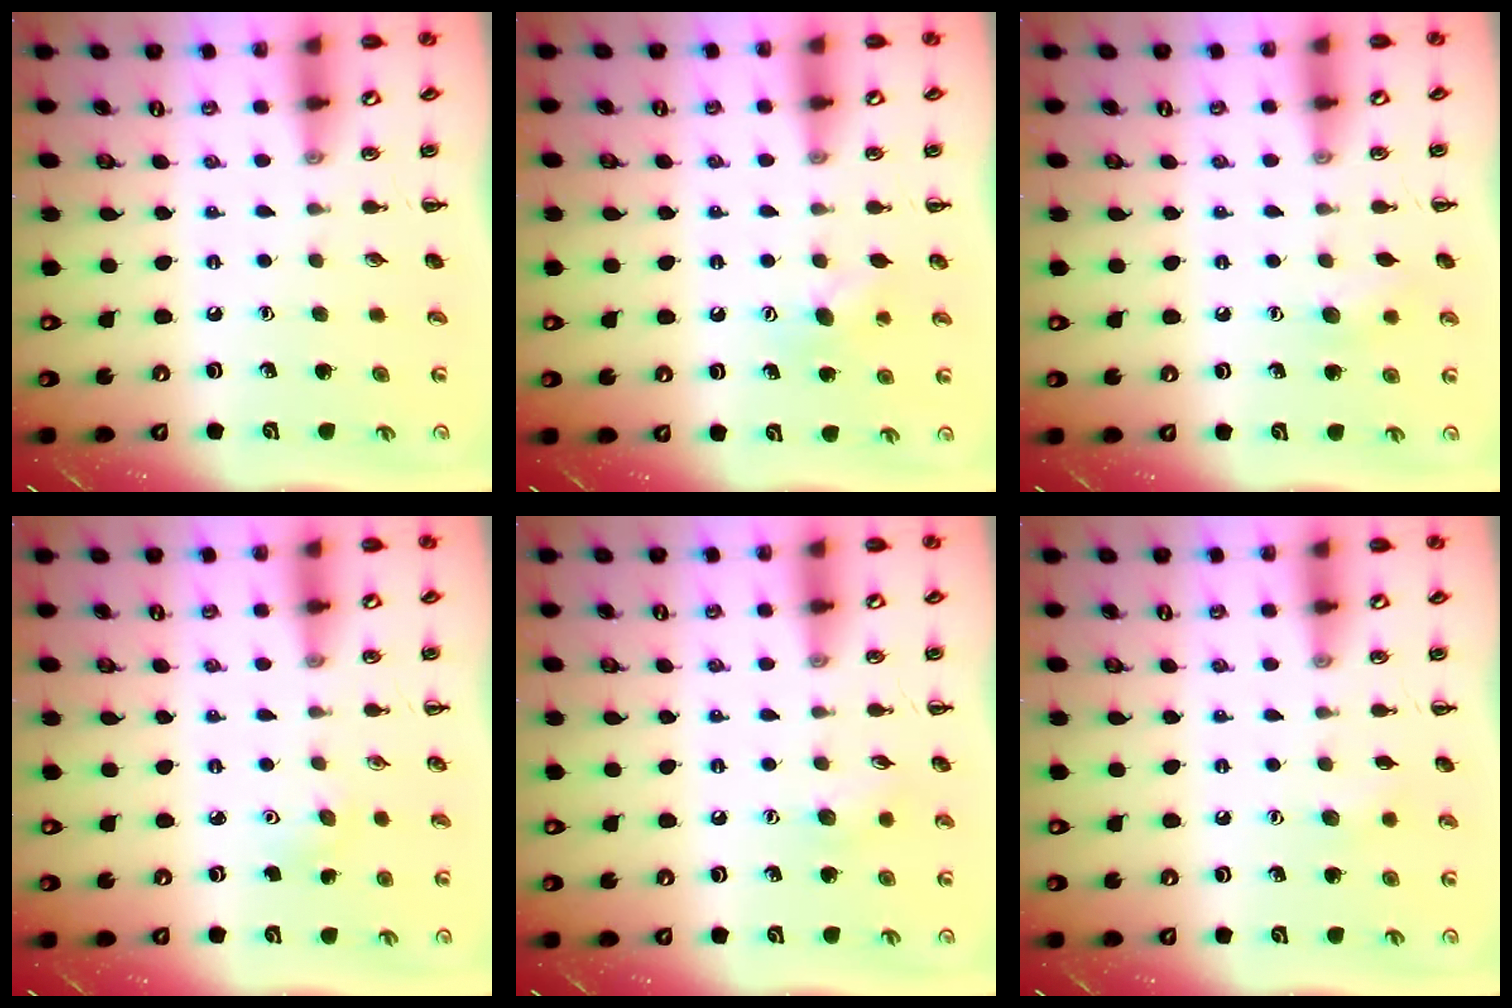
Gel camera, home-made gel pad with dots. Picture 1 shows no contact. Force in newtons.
{"total": 6.8, "press": 6.6, "slide": 1.4}
{"total": 6.5, "press": 6.4, "slide": 1.2}
{"total": 3.2, "press": 3.1, "slide": 0.8}
{"total": 5.8, "press": 5.6, "slide": 1.4}
{"total": 4.5, "press": 4.4, "slide": 1.2}